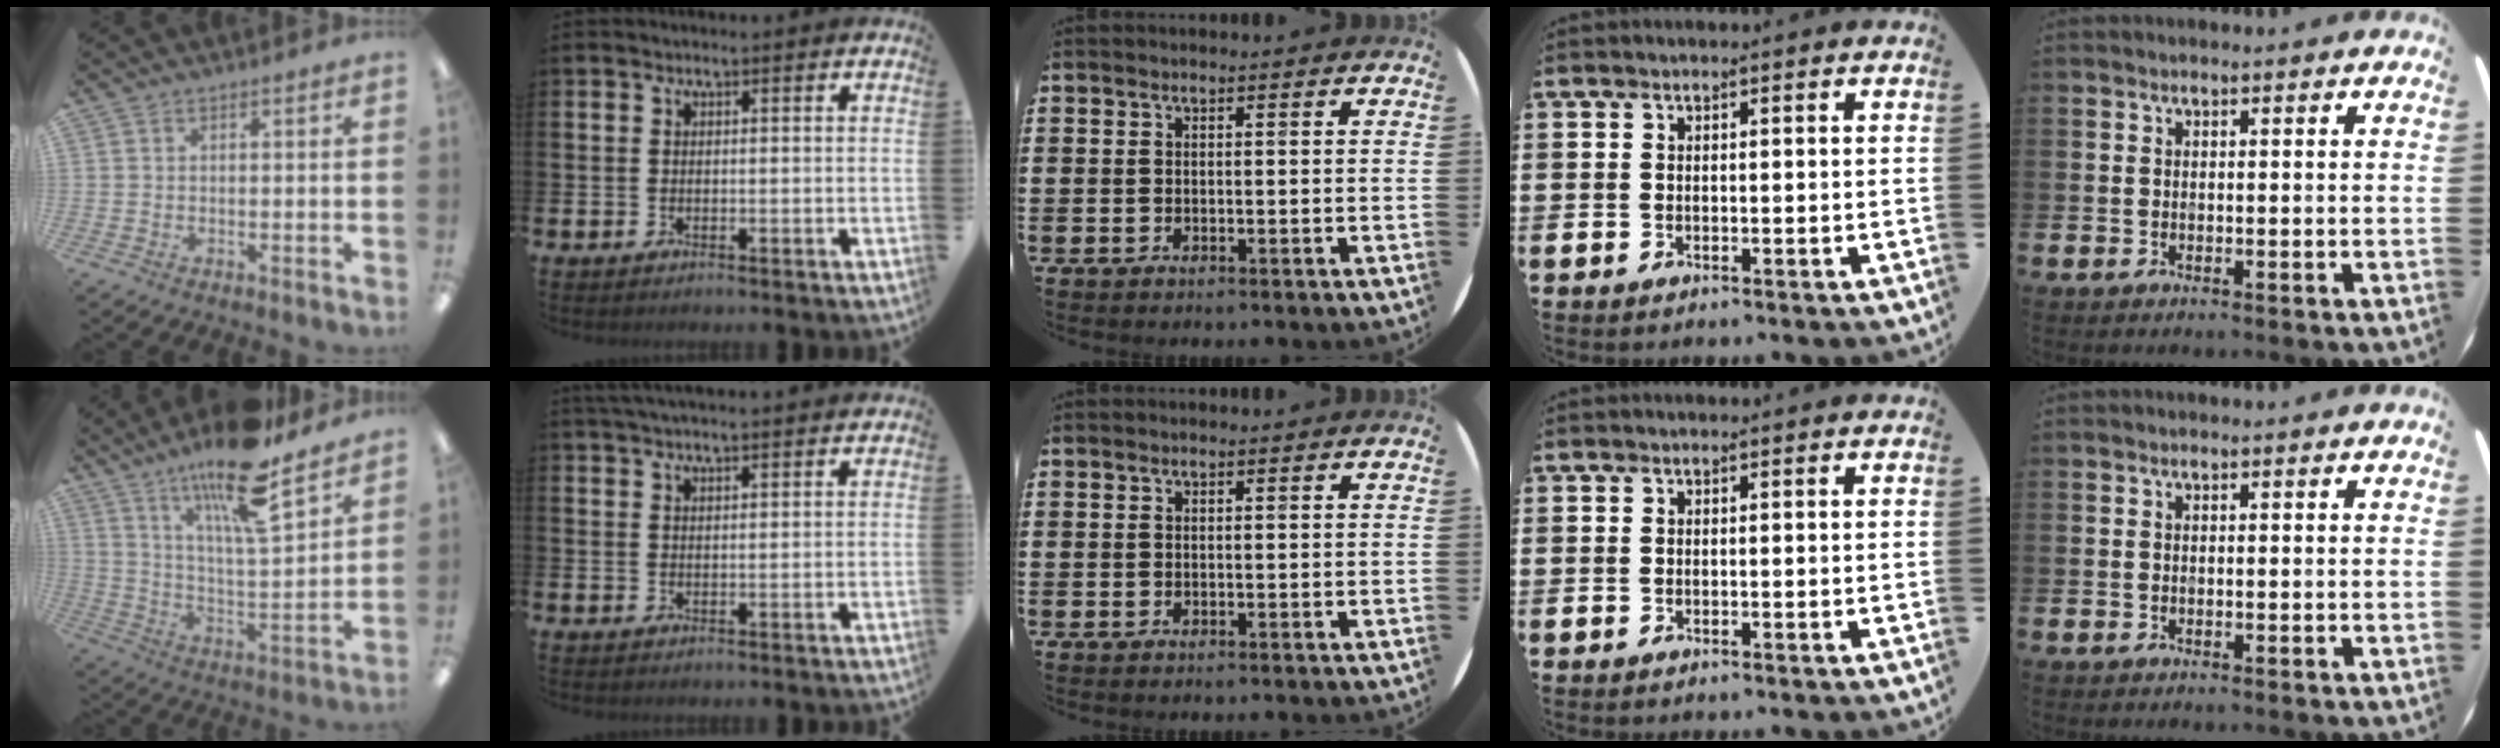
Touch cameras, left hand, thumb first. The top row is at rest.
{"thumb": {"total": 18.1, "force": [13.7, 3.9, 11.2], "torque": [-0.187, -0.090, 0.225]}, "index": {"total": 2.7, "force": [2.6, 0.0, 0.8], "torque": [-0.019, -0.004, 0.047]}}